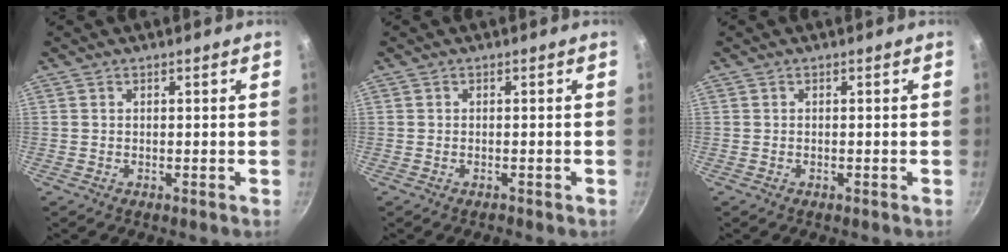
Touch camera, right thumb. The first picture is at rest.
{"total": 0.6, "force": [-0.5, 0.2, 0.2], "torque": [-0.005, 0.009, -0.006]}
{"total": 0.0}